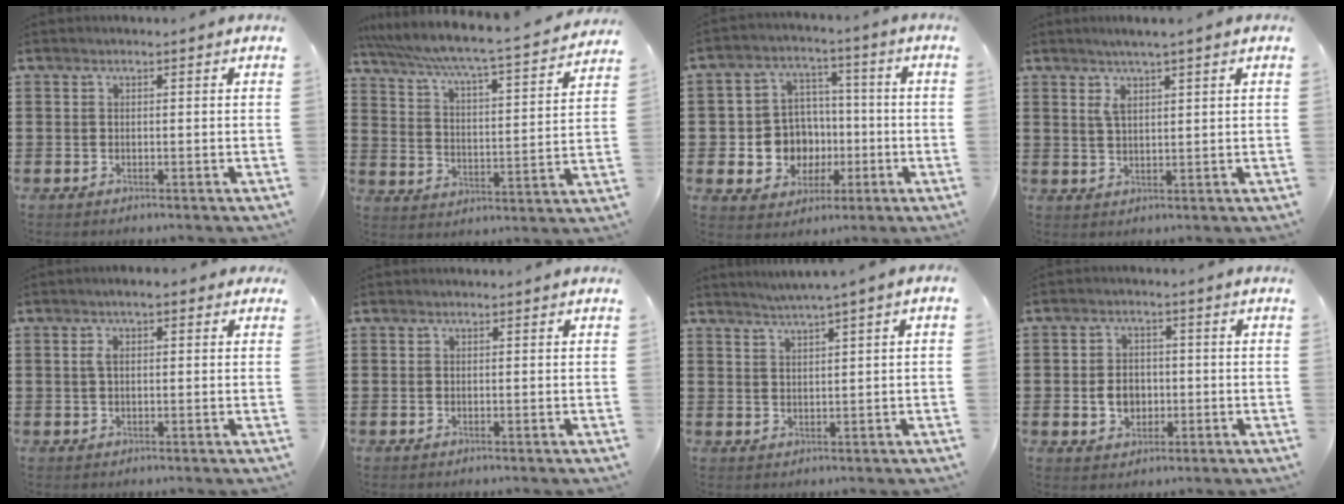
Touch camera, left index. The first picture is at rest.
{"total": 4.8, "force": [4.4, -0.5, 2.0], "torque": [-0.064, -0.044, 0.061]}
{"total": 8.1, "force": [-1.1, 7.6, 2.3], "torque": [-0.075, 0.020, -0.010]}
{"total": 3.1, "force": [1.7, 0.5, 2.5], "torque": [-0.052, 0.004, 0.029]}
{"total": 3.0, "force": [0.7, 1.1, 2.7], "torque": [-0.055, 0.008, 0.010]}
{"total": 0.0}
{"total": 1.6, "force": [1.1, -0.5, 1.1], "torque": [-0.021, -0.003, 0.020]}
{"total": 4.4, "force": [-0.7, 3.6, 2.4], "torque": [-0.047, 0.005, -0.017]}